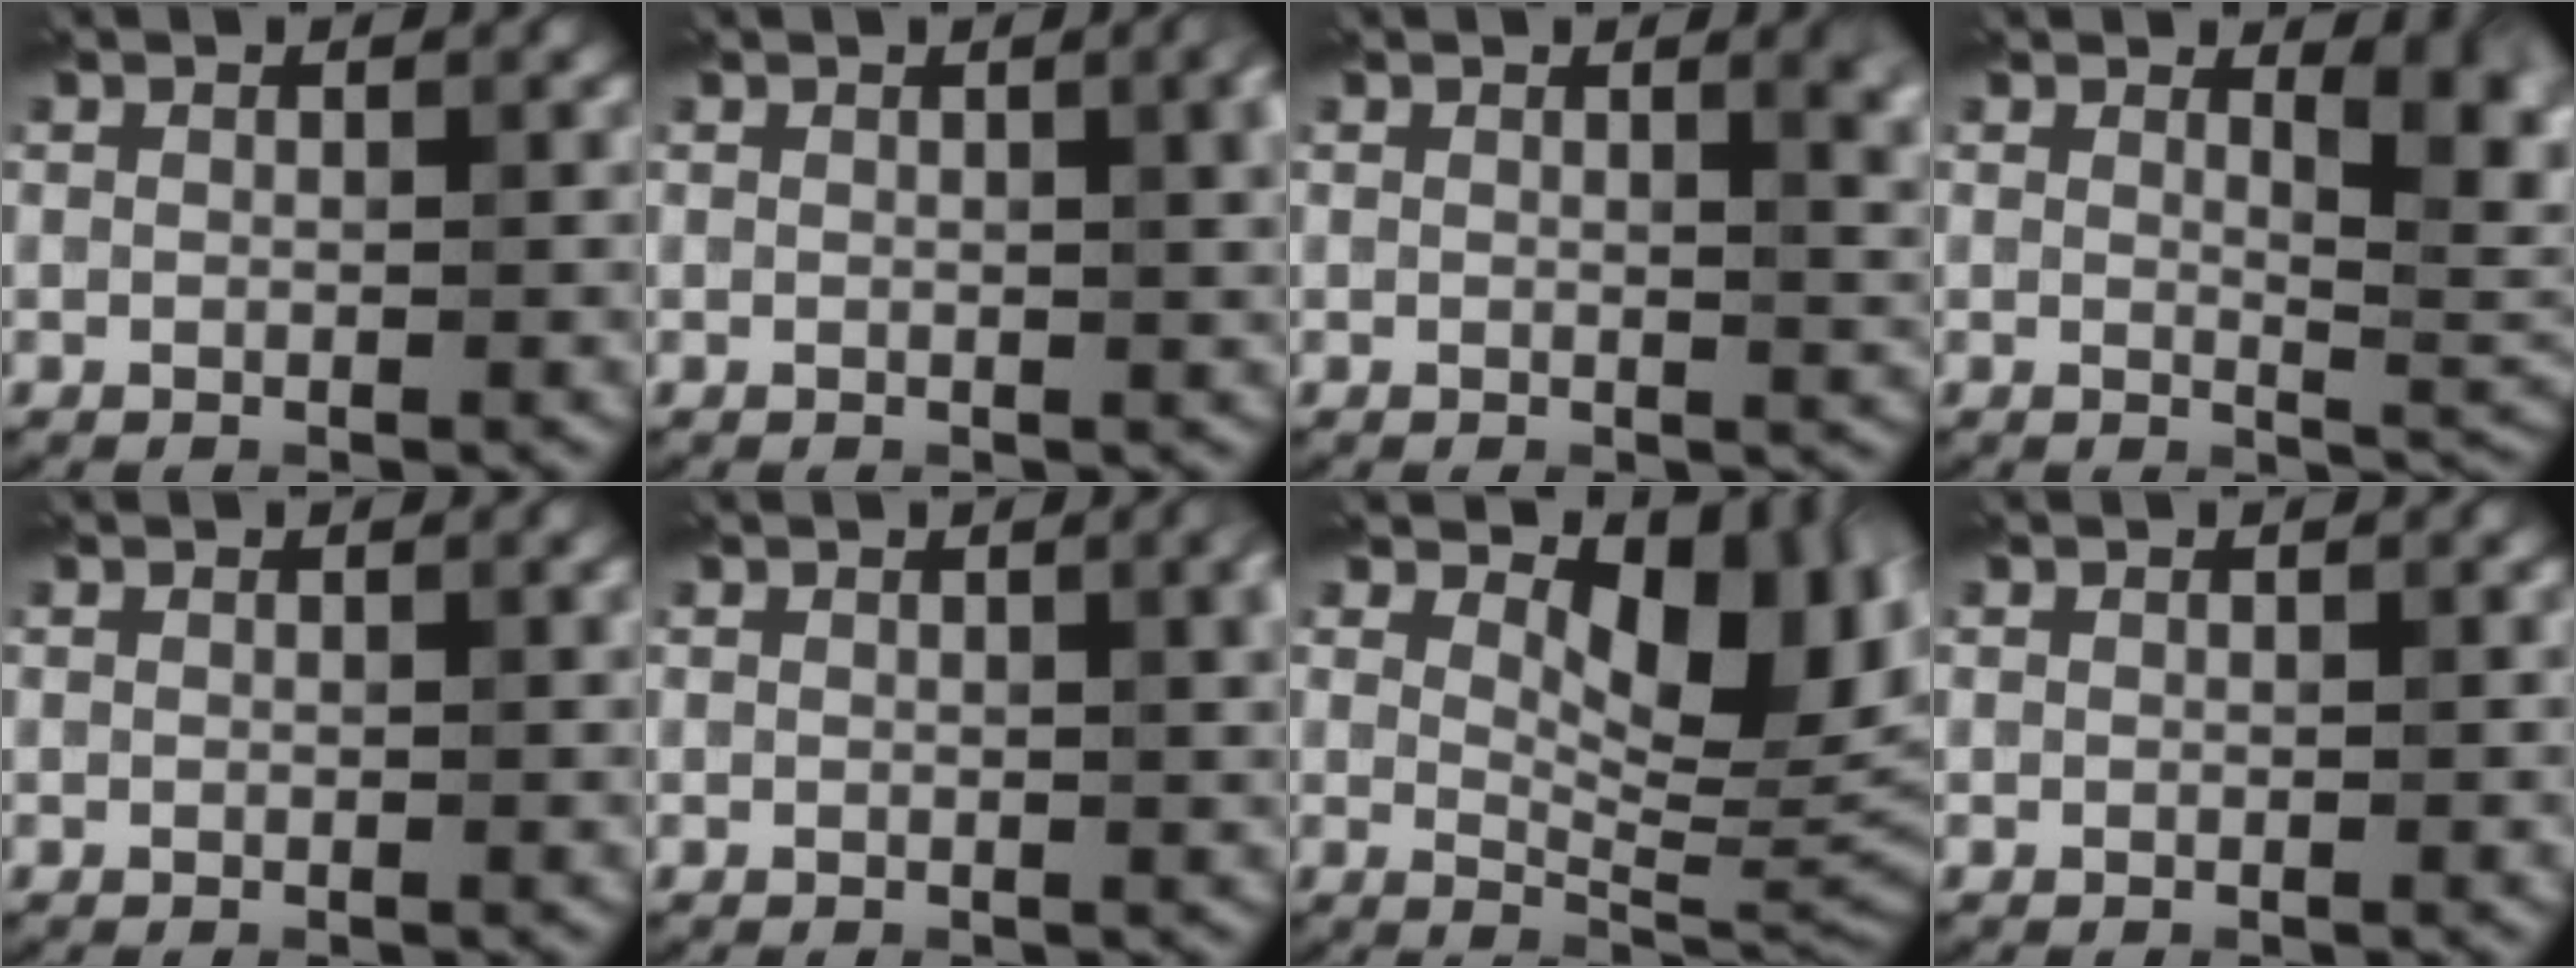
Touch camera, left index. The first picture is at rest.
{"total": 5.0, "force": [1.3, 2.2, 4.3], "torque": [-0.033, 0.008, 0.022]}
{"total": 4.5, "force": [1.5, 1.9, 3.8], "torque": [-0.026, -0.001, 0.022]}
{"total": 4.6, "force": [1.7, 1.6, 4.0], "torque": [-0.044, -0.005, 0.026]}
{"total": 0.6, "force": [0.3, 0.1, 0.5], "torque": [-0.006, -0.001, 0.004]}
{"total": 4.2, "force": [1.2, 1.7, 3.7], "torque": [-0.035, 0.004, 0.020]}
{"total": 8.6, "force": [3.1, 4.4, 6.7], "torque": [-0.093, -0.014, 0.049]}
{"total": 0.0}